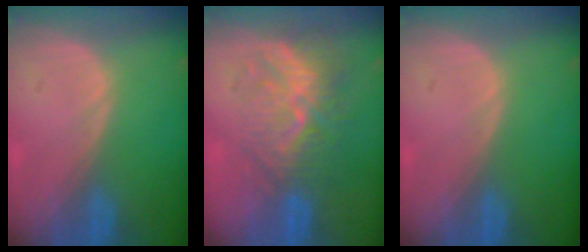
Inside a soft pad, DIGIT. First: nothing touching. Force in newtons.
{"total": 10.1, "press": 8.7, "slide": 5.1}
{"total": 0.0}